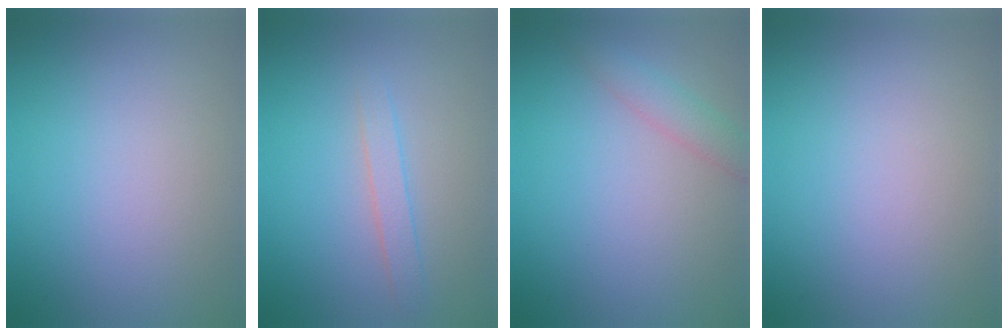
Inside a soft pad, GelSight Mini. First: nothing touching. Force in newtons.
{"total": 1.6, "press": 1.6, "slide": 0.0}
{"total": 2.1, "press": 2.1, "slide": 0.1}
{"total": 0.0}